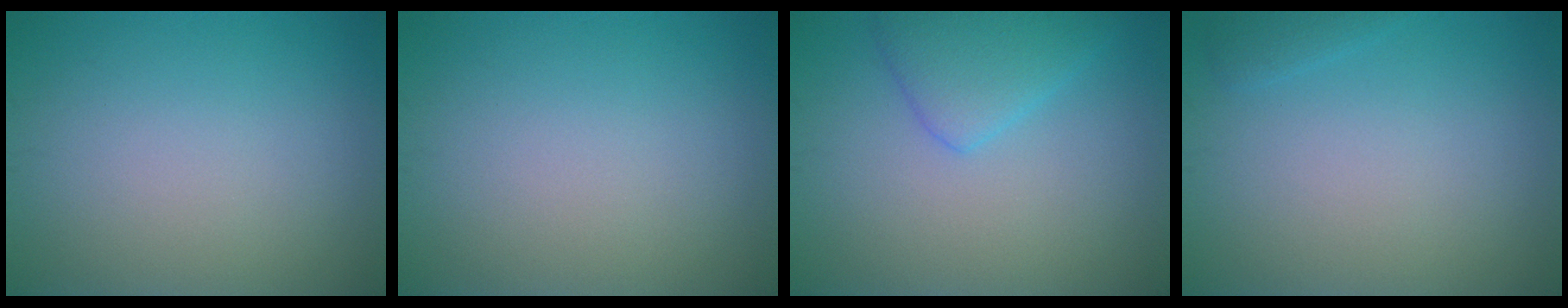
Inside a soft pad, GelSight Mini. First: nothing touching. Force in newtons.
{"total": 0.0}
{"total": 3.3, "press": 3.3, "slide": 0.1}
{"total": 0.8, "press": 0.8, "slide": 0.1}